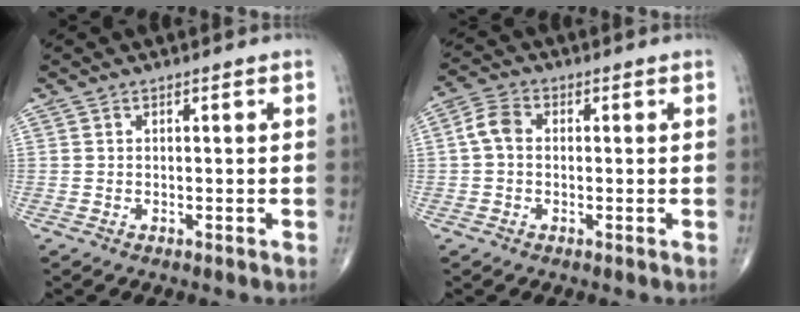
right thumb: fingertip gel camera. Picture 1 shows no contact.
{"total": 4.5, "force": [0.0, 3.3, 3.0], "torque": [-0.056, 0.014, -0.008]}